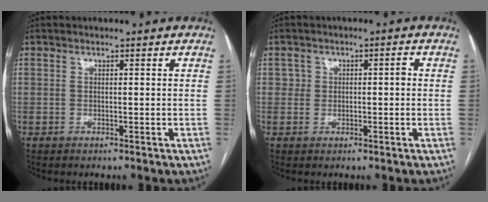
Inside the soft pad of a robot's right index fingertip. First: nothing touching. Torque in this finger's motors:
{"motor_torque": [0.26, 0.18, 0.04, 0.01]}